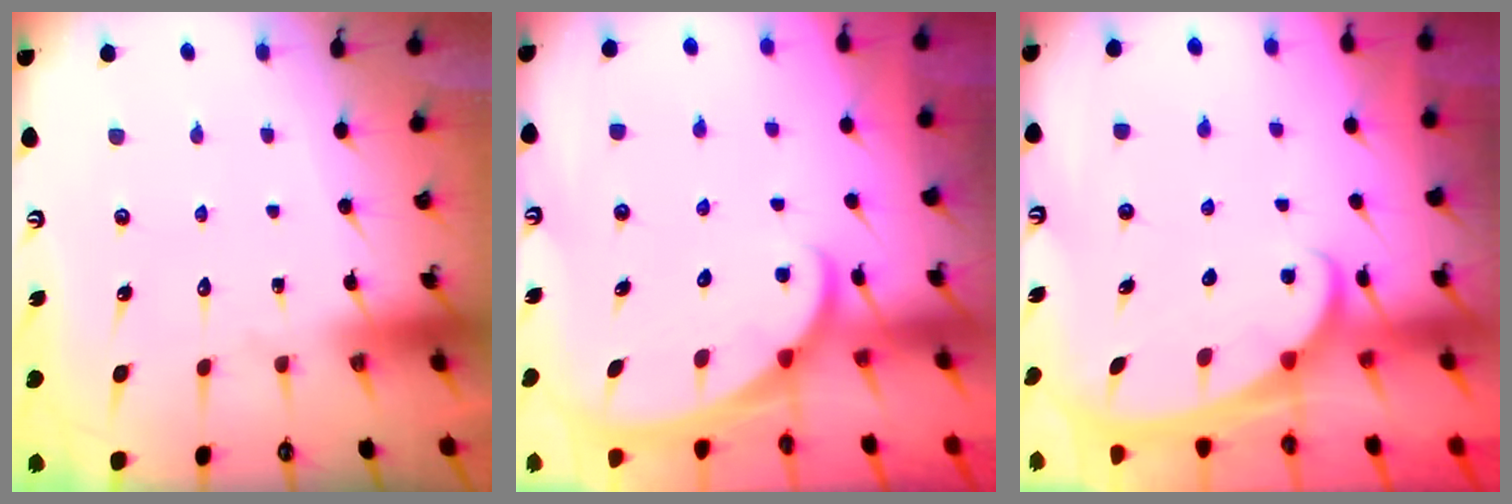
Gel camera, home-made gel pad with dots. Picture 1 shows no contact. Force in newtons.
{"total": 2.2, "press": 2.2, "slide": 0.1}
{"total": 2.3, "press": 2.3, "slide": 0.3}